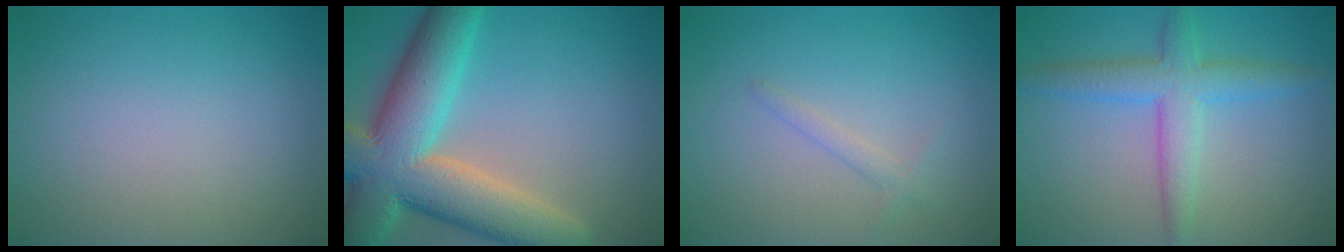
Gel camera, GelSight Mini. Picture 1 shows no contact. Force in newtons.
{"total": 12.4, "press": 12.3, "slide": 0.7}
{"total": 1.0, "press": 1.0, "slide": 0.0}
{"total": 3.3, "press": 3.3, "slide": 0.2}